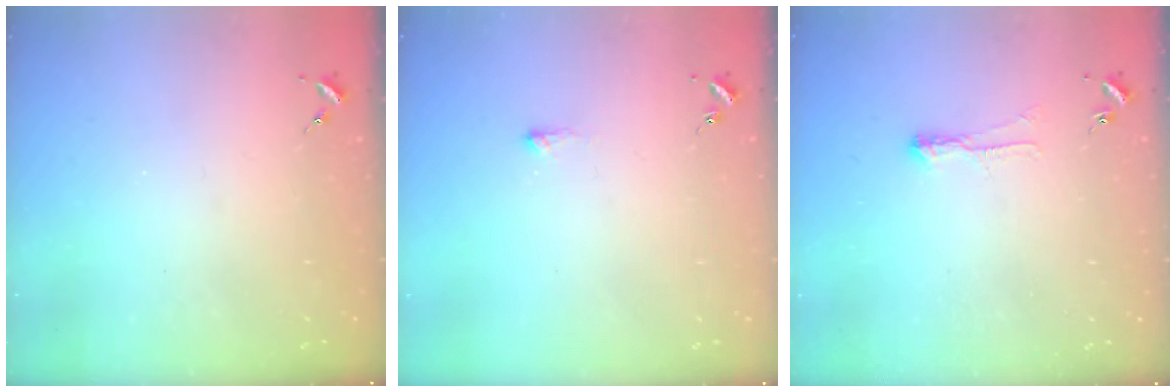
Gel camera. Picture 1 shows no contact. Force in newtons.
{"total": 2.7, "press": 2.7, "slide": 0.5}
{"total": 4.6, "press": 4.5, "slide": 0.7}